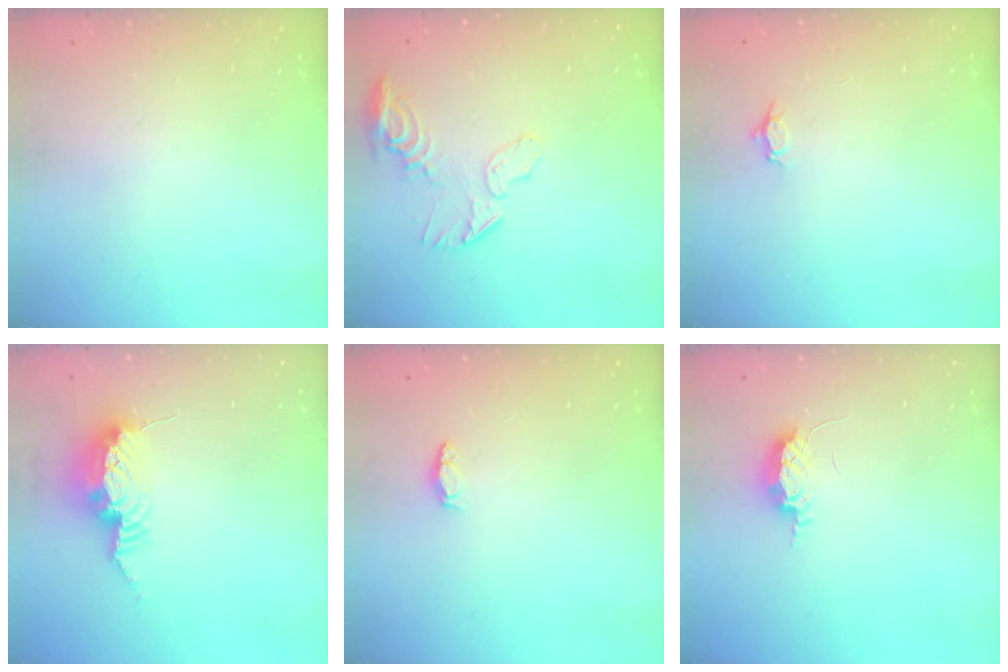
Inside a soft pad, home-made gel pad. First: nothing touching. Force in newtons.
{"total": 10.3, "press": 10.2, "slide": 1.1}
{"total": 3.5, "press": 3.4, "slide": 0.4}
{"total": 11.9, "press": 11.8, "slide": 1.6}
{"total": 3.4, "press": 2.6, "slide": 2.1}
{"total": 5.9, "press": 5.5, "slide": 2.2}